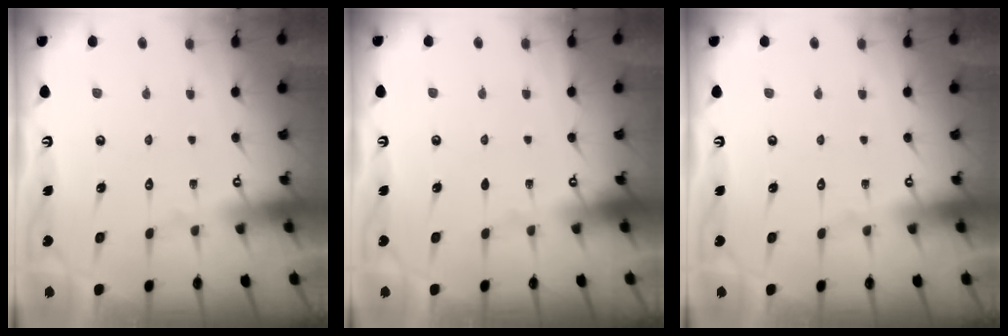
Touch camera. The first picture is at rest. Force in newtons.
{"total": 0.0}
{"total": 0.0}